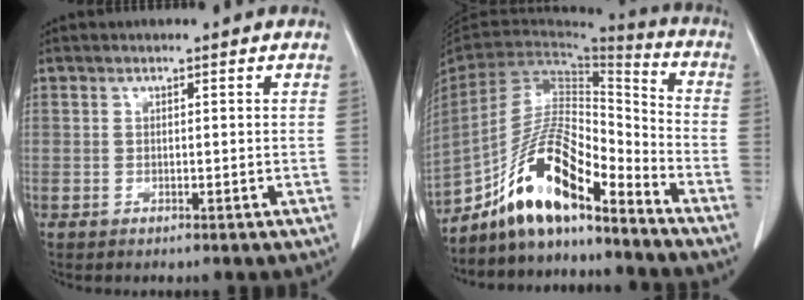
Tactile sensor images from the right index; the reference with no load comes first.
{"total": 14.4, "force": [-10.7, 3.1, 9.2], "torque": [-0.173, 0.025, -0.190]}